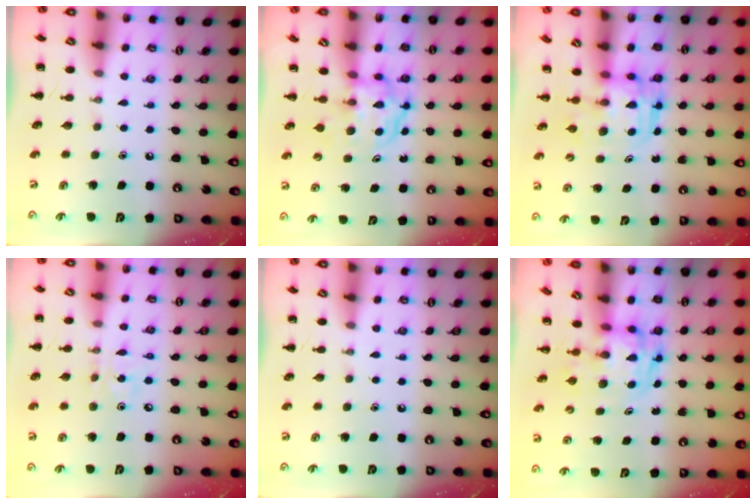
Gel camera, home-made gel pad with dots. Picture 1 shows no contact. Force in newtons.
{"total": 3.9, "press": 3.9, "slide": 0.2}
{"total": 3.0, "press": 3.0, "slide": 0.3}
{"total": 3.6, "press": 3.4, "slide": 1.0}
{"total": 0.0}
{"total": 2.8, "press": 2.8, "slide": 0.5}